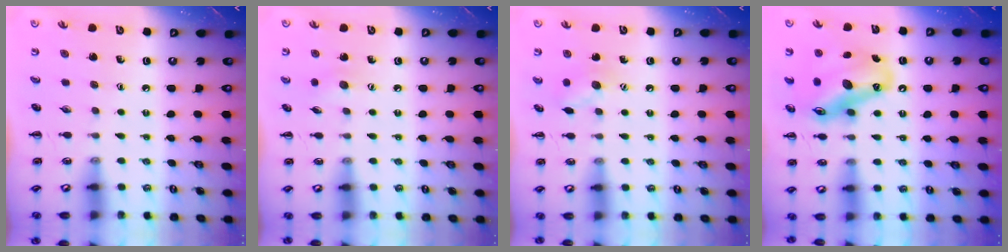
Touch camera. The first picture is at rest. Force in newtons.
{"total": 5.4, "press": 5.2, "slide": 1.3}
{"total": 7.9, "press": 7.9, "slide": 0.4}
{"total": 16.9, "press": 16.1, "slide": 5.2}